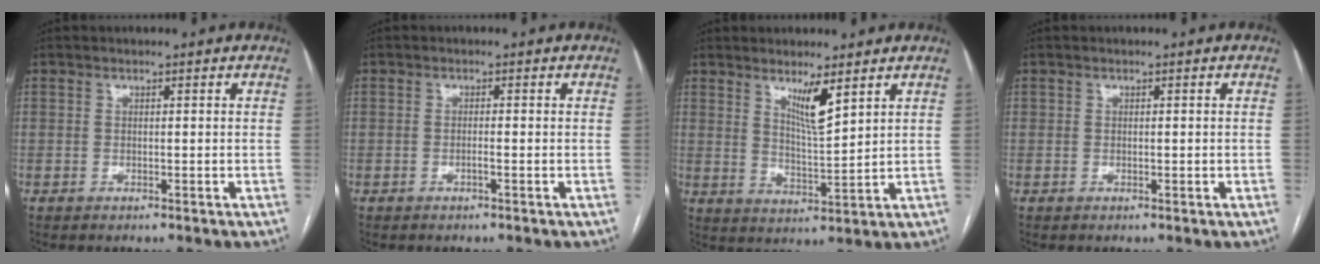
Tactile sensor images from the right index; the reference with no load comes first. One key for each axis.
{"total": 0.9, "fx": -0.4, "fy": -0.1, "fz": 0.8, "tx": -0.015, "ty": 0.001, "tz": -0.007}
{"total": 5.7, "fx": 3.4, "fy": 0.2, "fz": 4.5, "tx": -0.080, "ty": -0.016, "tz": 0.064}
{"total": 0.6, "fx": -0.1, "fy": 0.2, "fz": 0.6, "tx": -0.013, "ty": 0.006, "tz": 0.004}